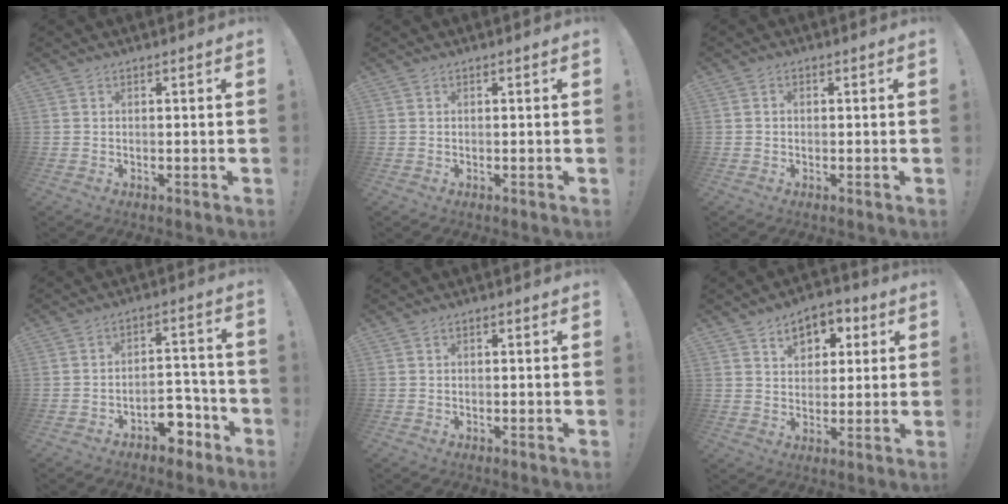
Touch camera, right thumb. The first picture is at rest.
{"total": 0.0}
{"total": 0.9, "force": [-0.4, 0.7, 0.4], "torque": [-0.012, 0.007, -0.007]}
{"total": 9.6, "force": [-6.0, 5.6, 5.0], "torque": [-0.046, 0.057, -0.098]}
{"total": 0.7, "force": [-0.4, 0.4, 0.3], "torque": [-0.012, 0.005, -0.006]}
{"total": 8.8, "force": [4.1, 6.5, 4.3], "torque": [-0.056, -0.016, 0.074]}